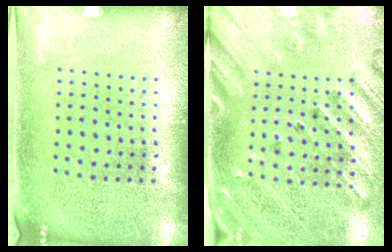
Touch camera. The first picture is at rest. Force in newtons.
{"total": 2.4, "press": 2.1, "slide": 1.3}